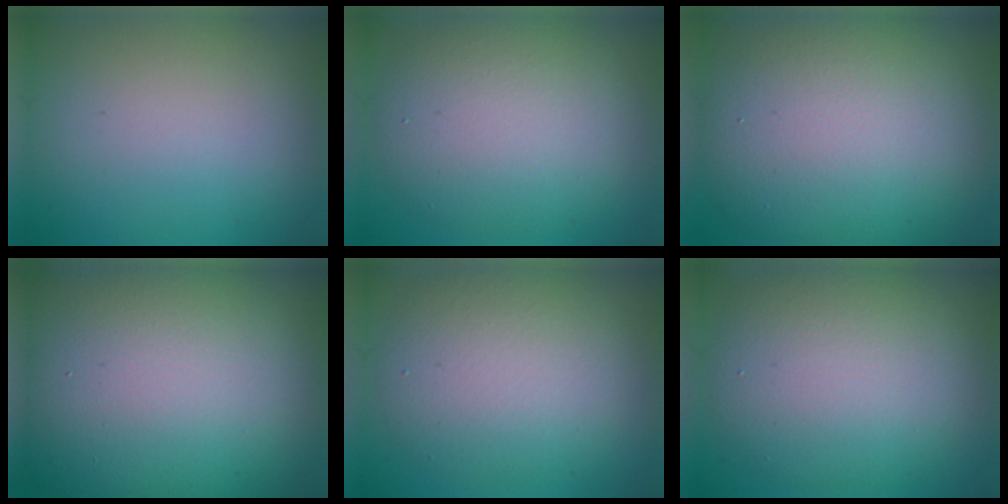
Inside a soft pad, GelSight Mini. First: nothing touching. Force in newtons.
{"total": 7.5, "press": 7.5, "slide": 0.4}
{"total": 13.5, "press": 13.5, "slide": 0.3}
{"total": 21.2, "press": 21.1, "slide": 1.4}
{"total": 6.7, "press": 6.7, "slide": 0.2}
{"total": 8.6, "press": 8.6, "slide": 0.5}